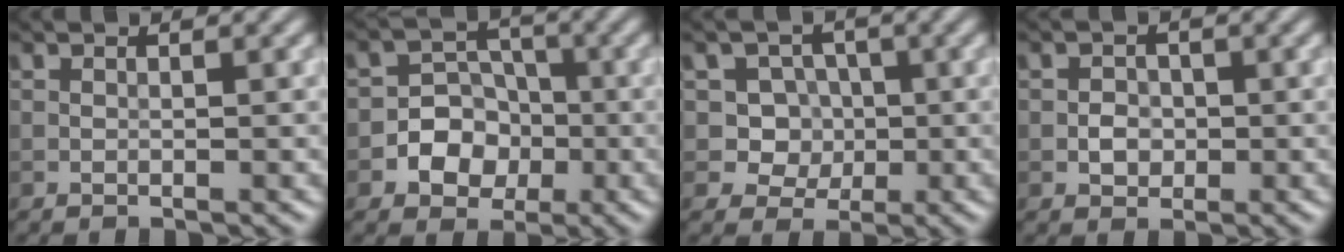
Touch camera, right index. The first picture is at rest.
{"total": 4.8, "force": [-1.5, 4.2, 1.9], "torque": [0.010, 0.009, -0.047]}
{"total": 4.2, "force": [0.3, 3.8, 1.7], "torque": [-0.008, 0.005, -0.003]}
{"total": 1.7, "force": [-0.3, 1.5, 0.8], "torque": [-0.009, 0.000, -0.008]}